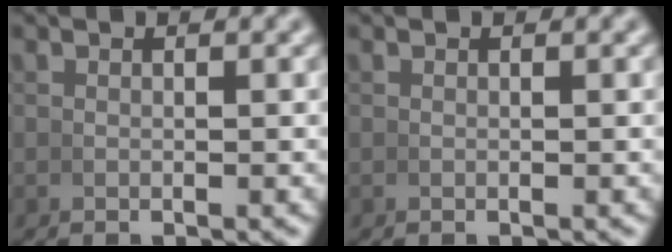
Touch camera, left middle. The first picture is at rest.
{"total": 0.0}